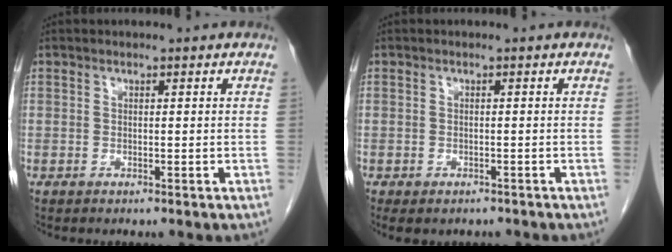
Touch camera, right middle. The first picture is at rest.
{"total": 3.9, "force": [-3.2, 2.0, 1.3], "torque": [-0.013, -0.001, -0.038]}